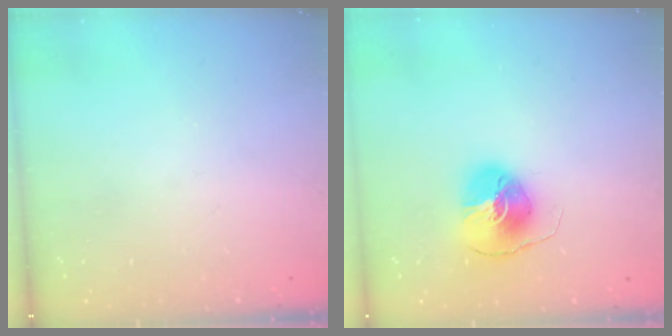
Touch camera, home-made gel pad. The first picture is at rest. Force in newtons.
{"total": 8.2, "press": 8.1, "slide": 1.0}